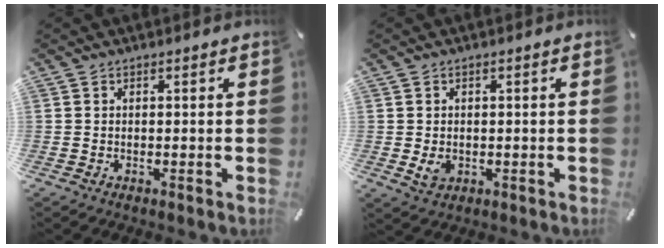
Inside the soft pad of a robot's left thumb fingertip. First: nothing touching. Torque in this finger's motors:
{"motor_torque": [0.50, 1.35, -0.01, 0.05, 0.03]}